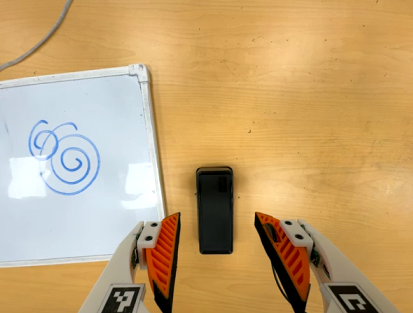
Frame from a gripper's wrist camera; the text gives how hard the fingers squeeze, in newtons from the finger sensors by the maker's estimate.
{"total": 0.0}